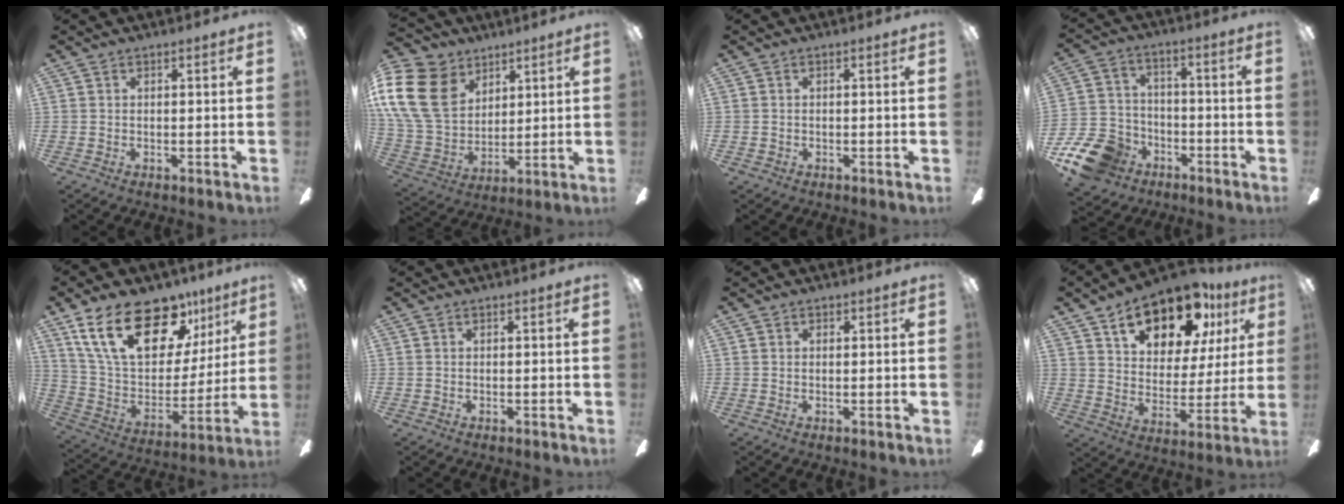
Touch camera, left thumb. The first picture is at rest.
{"total": 18.9, "force": [7.7, 14.1, 10.0], "torque": [-0.236, -0.023, 0.147]}
{"total": 0.8, "force": [-0.3, 0.8, 0.2], "torque": [-0.003, 0.004, -0.009]}
{"total": 14.8, "force": [-8.8, 9.9, 6.7], "torque": [-0.153, 0.059, -0.155]}
{"total": 24.0, "force": [14.7, 12.0, 14.7], "torque": [-0.251, -0.080, 0.260]}
{"total": 0.0}
{"total": 0.7, "force": [0.1, 0.6, 0.3], "torque": [-0.004, 0.004, 0.002]}
{"total": 17.2, "force": [11.4, 8.9, 9.2], "torque": [-0.138, -0.068, 0.196]}